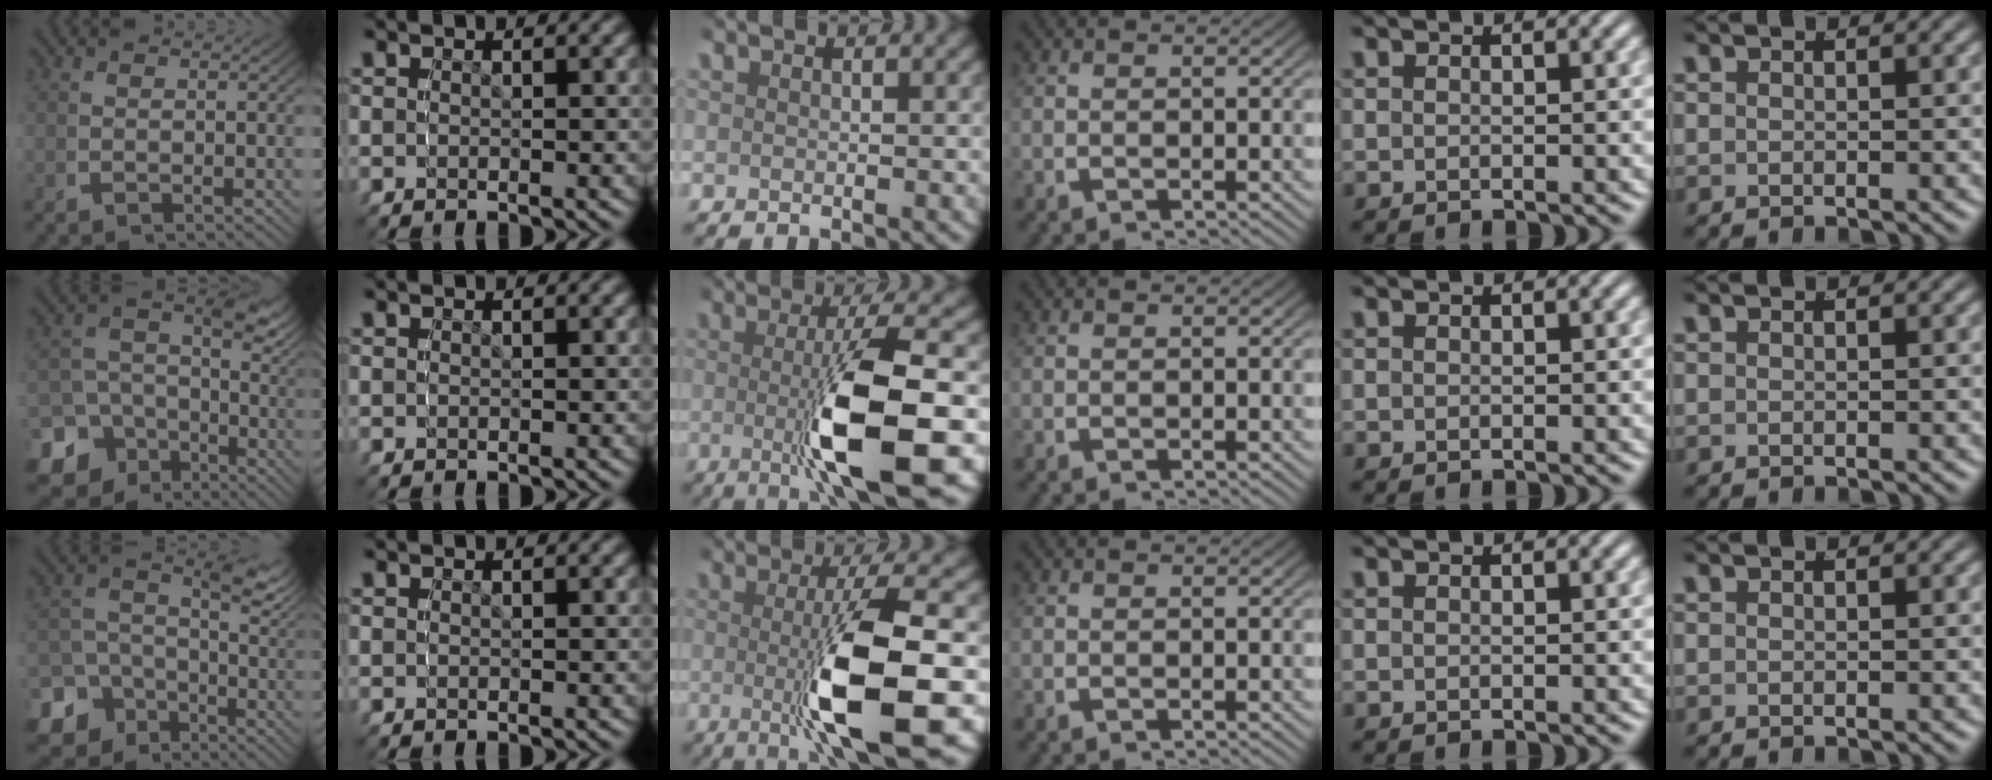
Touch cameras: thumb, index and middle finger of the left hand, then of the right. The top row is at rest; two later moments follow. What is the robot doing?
{"motion": "grasp_and_lifting", "object": "cloth"}